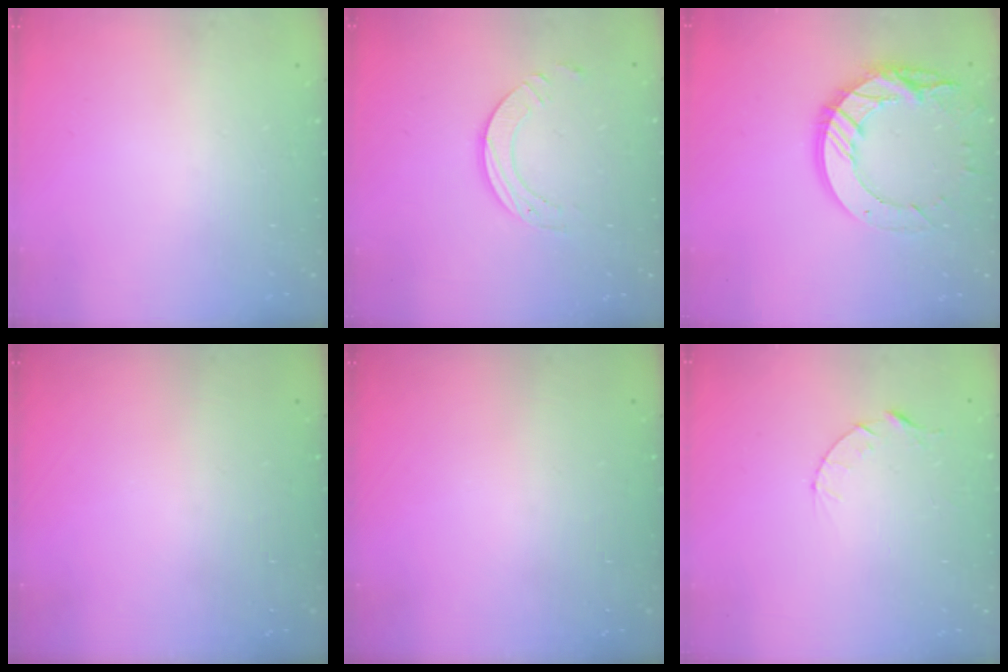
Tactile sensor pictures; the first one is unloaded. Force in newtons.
{"total": 6.9, "press": 6.9, "slide": 0.7}
{"total": 15.9, "press": 15.8, "slide": 1.5}
{"total": 0.0}
{"total": 0.0}
{"total": 4.3, "press": 4.2, "slide": 0.4}